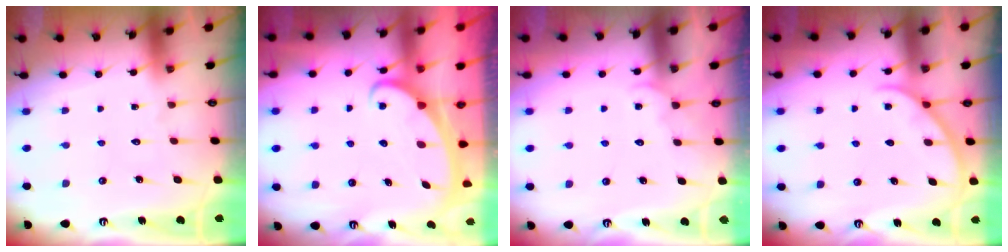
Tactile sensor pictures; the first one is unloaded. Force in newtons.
{"total": 2.3, "press": 2.3, "slide": 0.3}
{"total": 3.2, "press": 3.1, "slide": 0.4}
{"total": 1.8, "press": 1.8, "slide": 0.2}